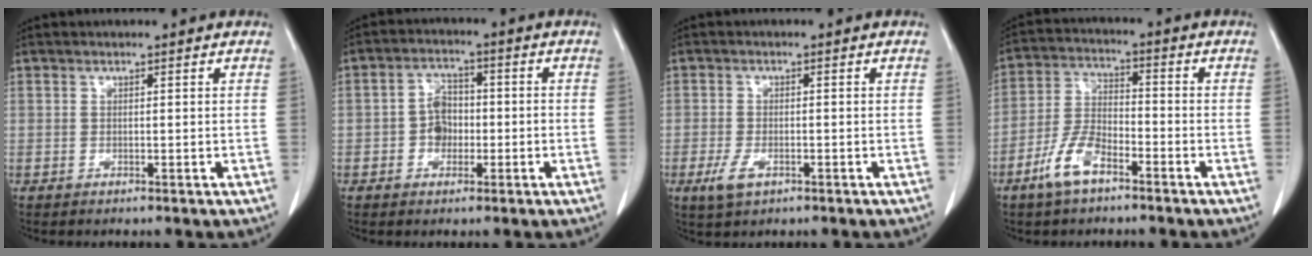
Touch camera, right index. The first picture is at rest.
{"total": 4.5, "force": [-1.2, 3.3, 2.8], "torque": [-0.052, 0.016, -0.022]}
{"total": 3.5, "force": [-1.7, 1.7, 2.6], "torque": [-0.058, -0.003, -0.027]}
{"total": 7.8, "force": [-4.9, 3.0, 5.4], "torque": [-0.123, 0.002, -0.097]}